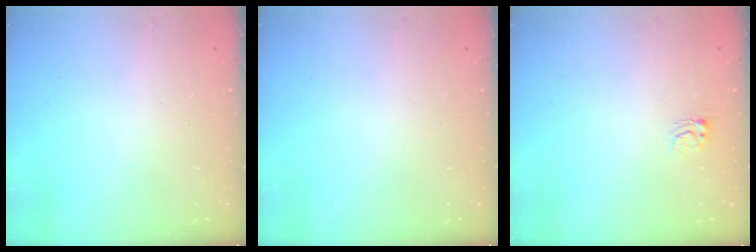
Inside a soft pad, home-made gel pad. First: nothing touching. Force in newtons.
{"total": 0.0}
{"total": 3.5, "press": 3.5, "slide": 0.3}